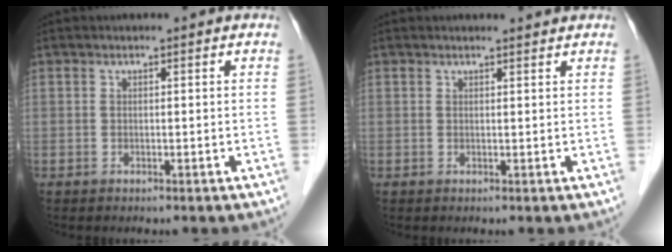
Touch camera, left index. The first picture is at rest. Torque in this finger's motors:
{"motor_torque": [0.26, -0.19, 0.02, 0.01]}